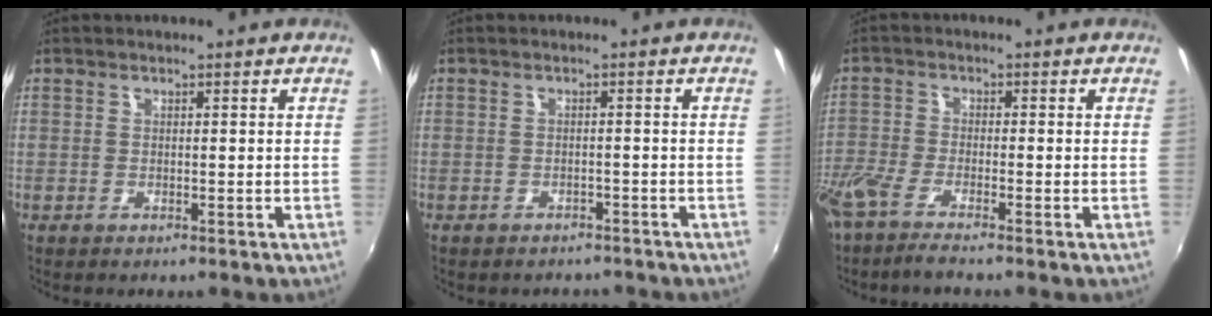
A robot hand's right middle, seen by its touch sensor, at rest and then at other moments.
{"total": 4.3, "force": [-3.7, 1.9, 1.0], "torque": [-0.021, -0.012, -0.047]}
{"total": 6.2, "force": [-5.1, 0.7, 3.5], "torque": [-0.094, -0.021, -0.103]}